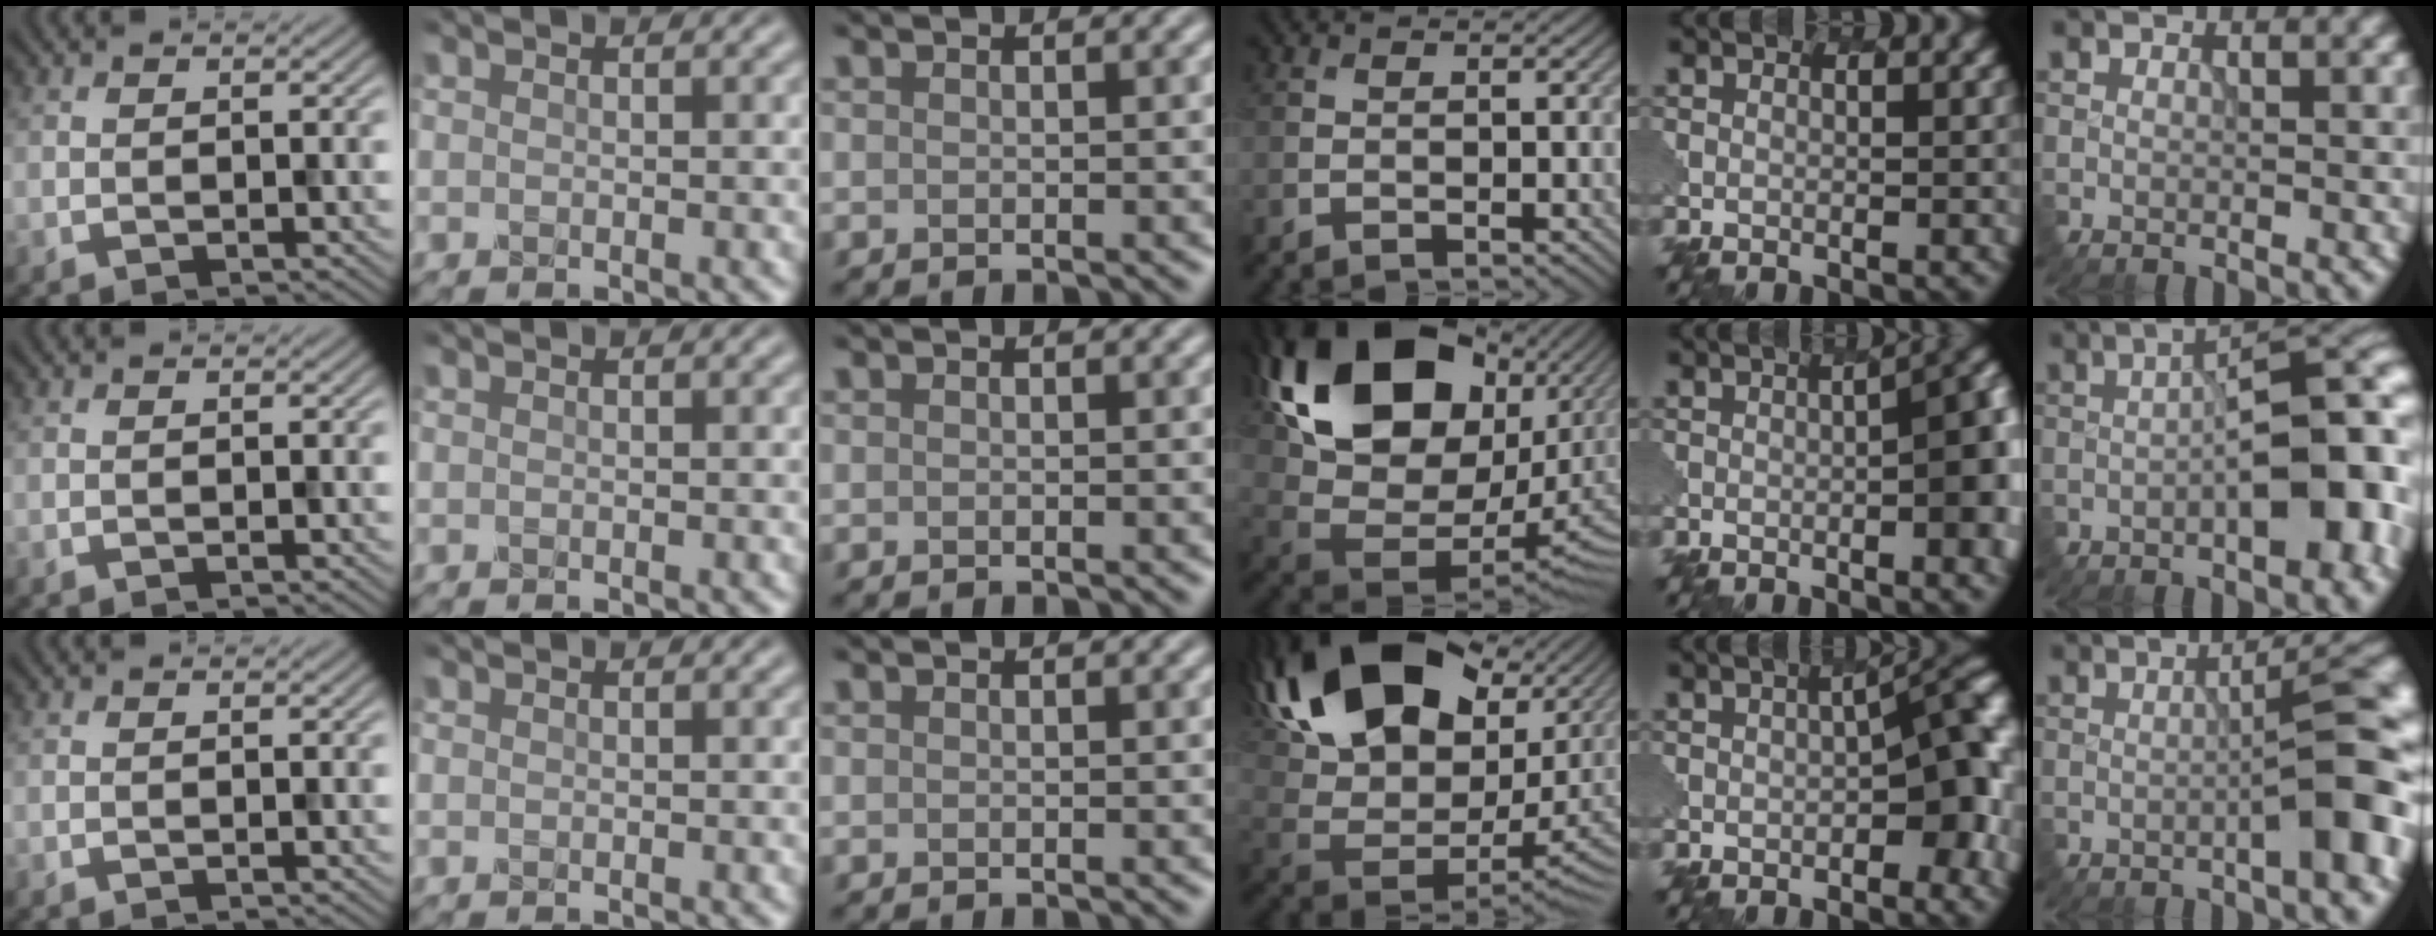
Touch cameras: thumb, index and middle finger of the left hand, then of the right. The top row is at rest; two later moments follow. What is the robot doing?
{"motion": "dispense", "object": "glue stick"}